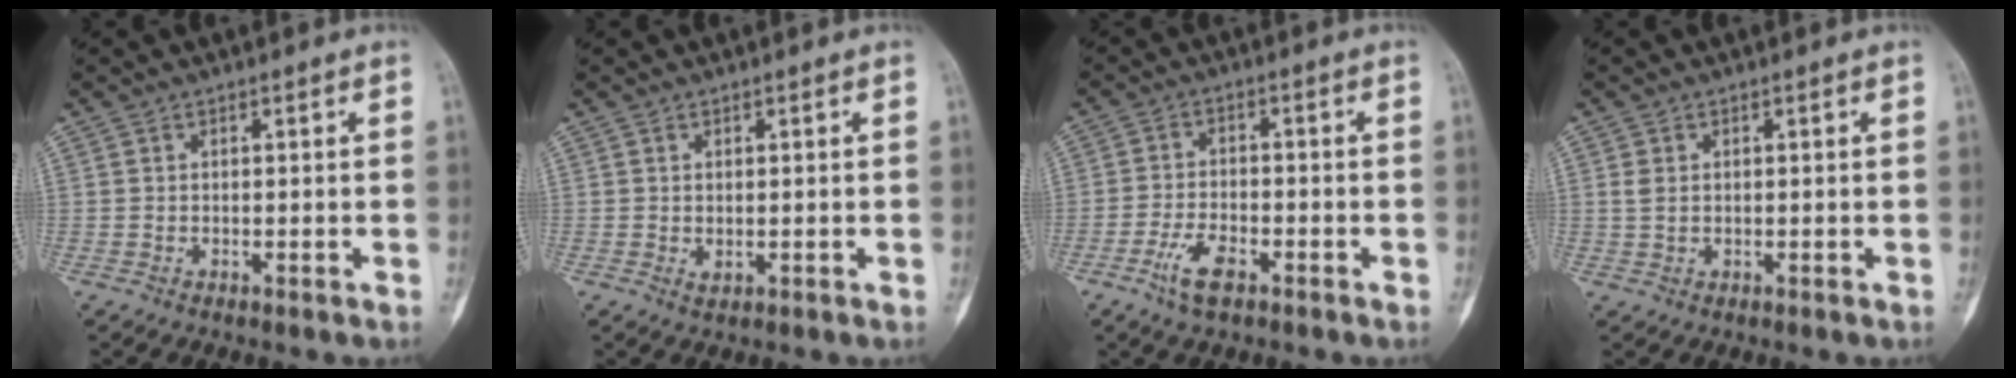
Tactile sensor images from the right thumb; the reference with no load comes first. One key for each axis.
{"total": 1.2, "fx": -0.1, "fy": 0.8, "fz": 0.8, "tx": -0.013, "ty": -0.002, "tz": 0.005}
{"total": 6.0, "fx": -3.4, "fy": 2.6, "fz": 4.1, "tx": -0.086, "ty": 0.016, "tz": -0.061}
{"total": 1.8, "fx": 0.4, "fy": 1.3, "fz": 1.2, "tx": -0.023, "ty": 0.002, "tz": 0.012}